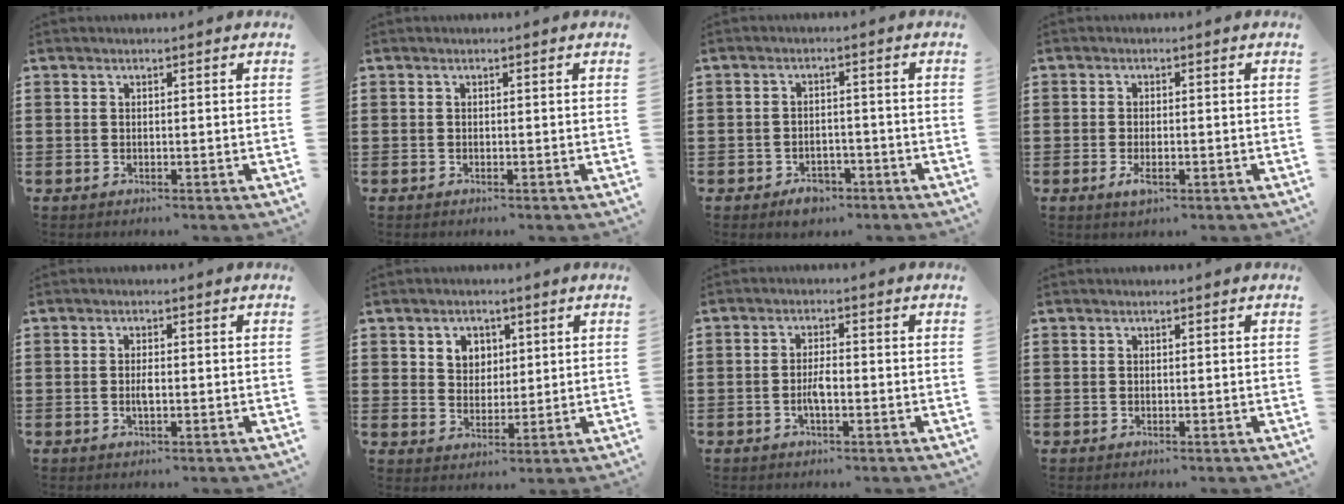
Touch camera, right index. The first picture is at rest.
{"total": 0.0}
{"total": 2.7, "force": [-2.1, 1.5, 0.7], "torque": [-0.016, 0.003, -0.043]}
{"total": 2.3, "force": [-0.8, 0.9, 2.0], "torque": [-0.043, -0.004, -0.016]}
{"total": 1.8, "force": [-0.3, 0.6, 1.7], "torque": [-0.031, 0.001, -0.006]}
{"total": 3.8, "force": [1.7, 3.3, 0.9], "torque": [-0.033, 0.013, 0.030]}
{"total": 2.7, "force": [-0.9, 0.9, 2.4], "torque": [-0.051, 0.002, -0.019]}
{"total": 0.0}